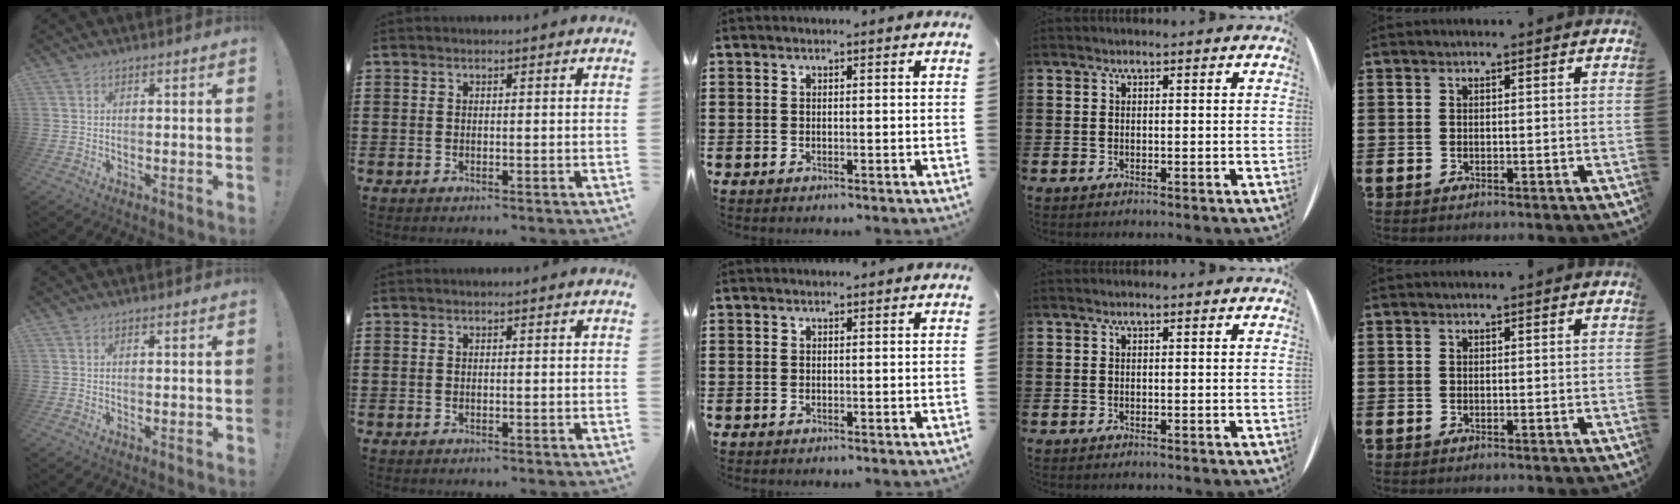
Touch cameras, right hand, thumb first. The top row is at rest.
{}